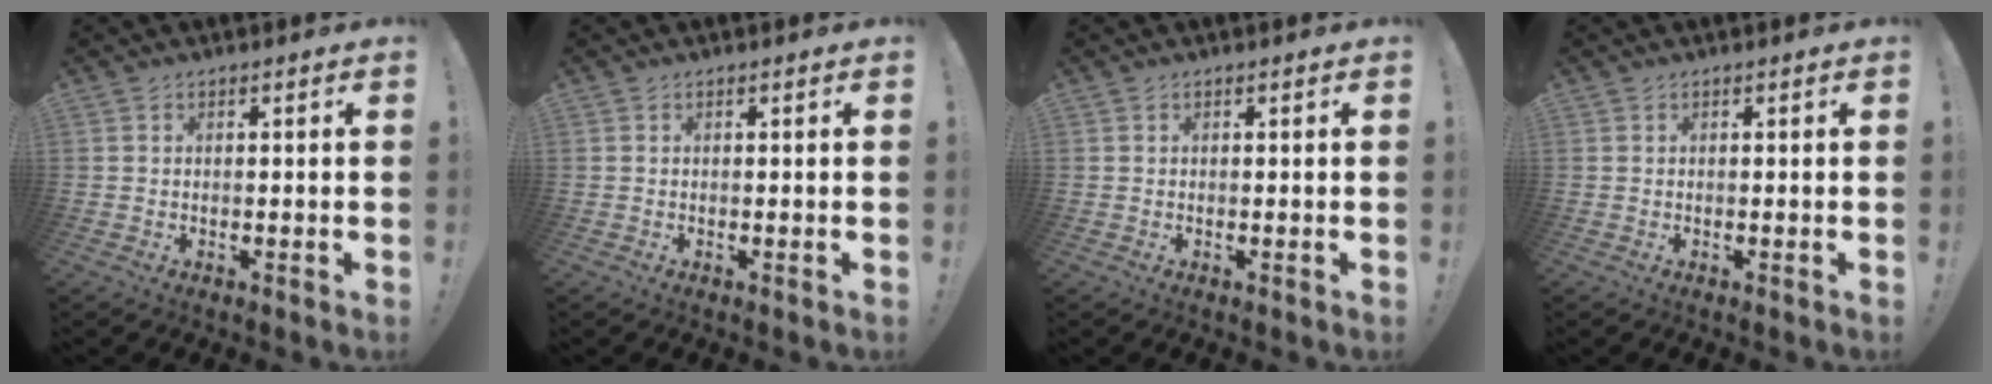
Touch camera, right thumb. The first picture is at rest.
{"total": 0.0}
{"total": 0.0}
{"total": 0.0}